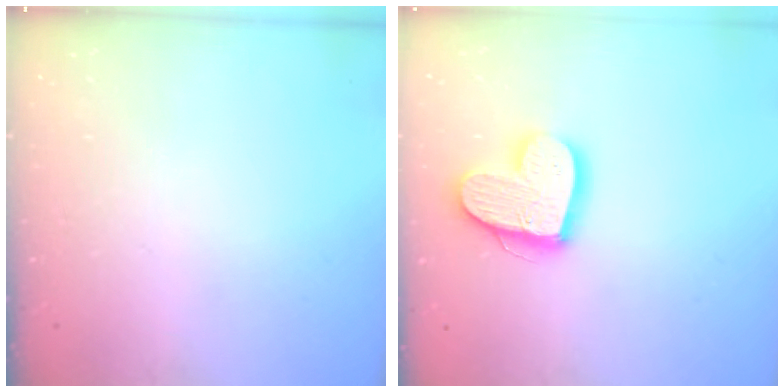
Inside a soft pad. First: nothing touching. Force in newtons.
{"total": 14.6, "press": 14.6, "slide": 1.3}